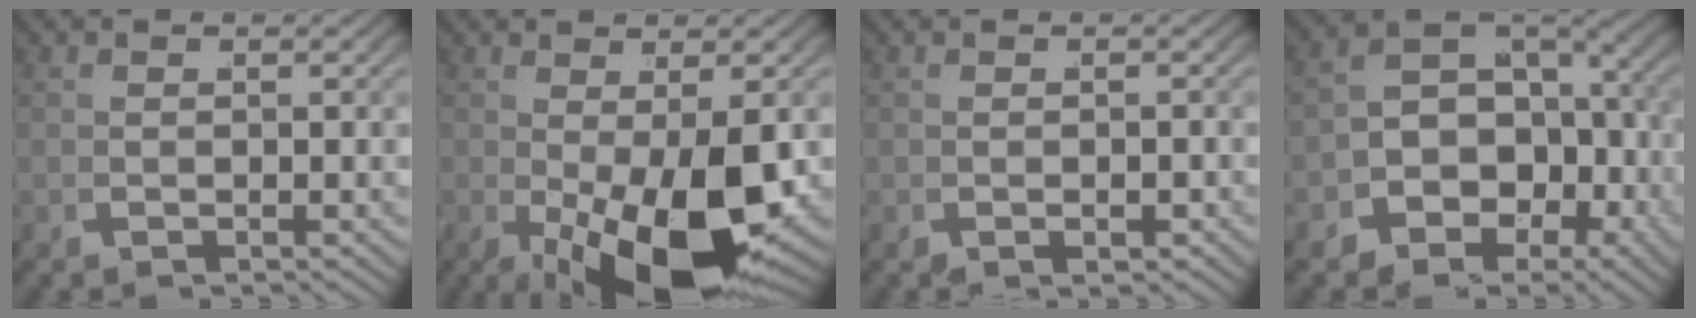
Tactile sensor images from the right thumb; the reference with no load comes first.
{"total": 10.5, "force": [-2.3, 4.6, 9.2], "torque": [-0.158, -0.034, -0.015]}
{"total": 0.7, "force": [-0.4, 0.4, 0.4], "torque": [-0.001, 0.002, -0.009]}
{"total": 9.1, "force": [-2.0, 7.4, 5.0], "torque": [-0.093, -0.026, -0.029]}